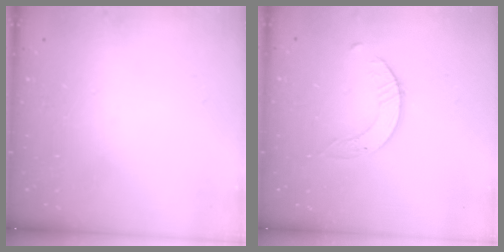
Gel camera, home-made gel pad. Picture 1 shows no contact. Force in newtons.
{"total": 2.6, "press": 2.6, "slide": 0.3}